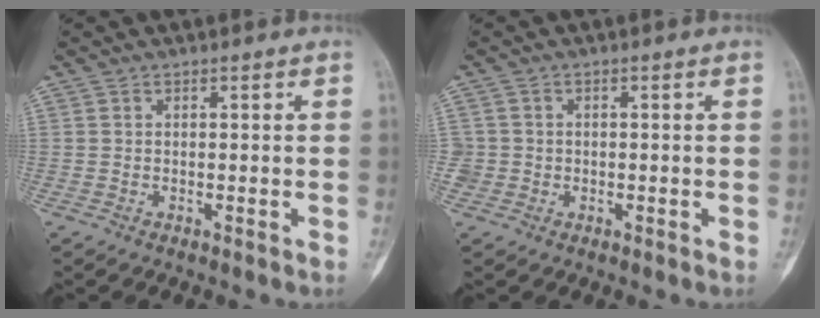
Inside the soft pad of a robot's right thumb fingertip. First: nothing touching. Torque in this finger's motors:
{"motor_torque": [-0.13, -0.02, -0.24, 0.23, -0.06]}